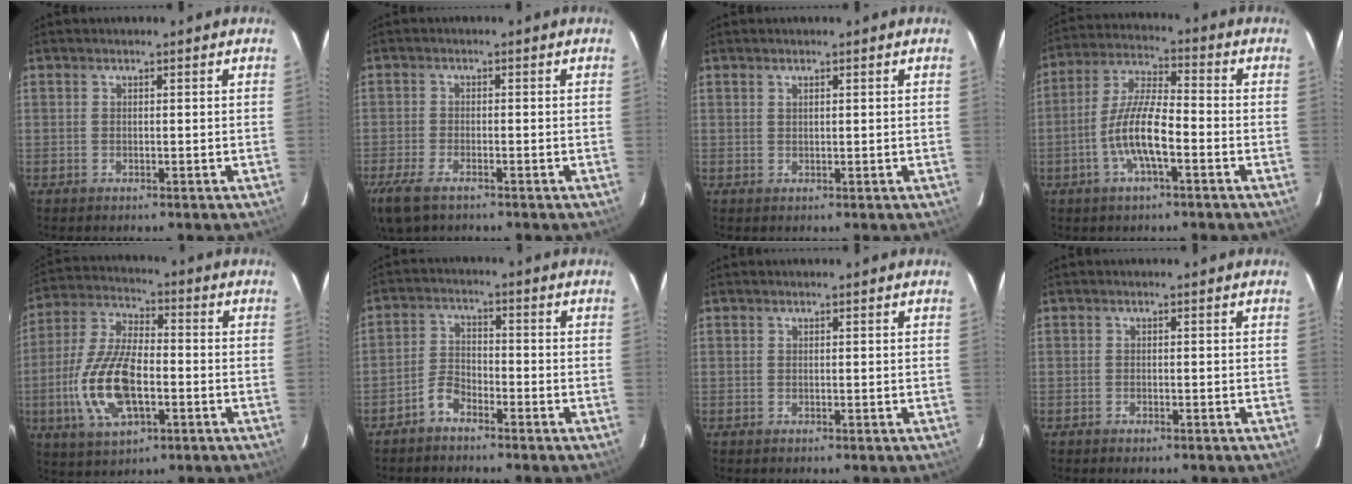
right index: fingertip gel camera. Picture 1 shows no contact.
{"total": 8.0, "force": [-5.4, 3.0, 5.1], "torque": [-0.130, -0.027, -0.106]}
{"total": 0.7, "force": [0.5, 0.3, 0.4], "torque": [-0.007, 0.001, 0.009]}
{"total": 10.0, "force": [-3.7, 2.5, 8.9], "torque": [-0.185, 0.002, -0.070]}
{"total": 15.7, "force": [-3.9, 7.1, 13.5], "torque": [-0.290, -0.002, -0.072]}
{"total": 4.1, "force": [-3.3, 1.7, 1.7], "torque": [-0.044, 0.013, -0.067]}
{"total": 0.0}
{"total": 1.3, "force": [-1.0, 0.6, 0.5], "torque": [-0.013, -0.001, -0.017]}